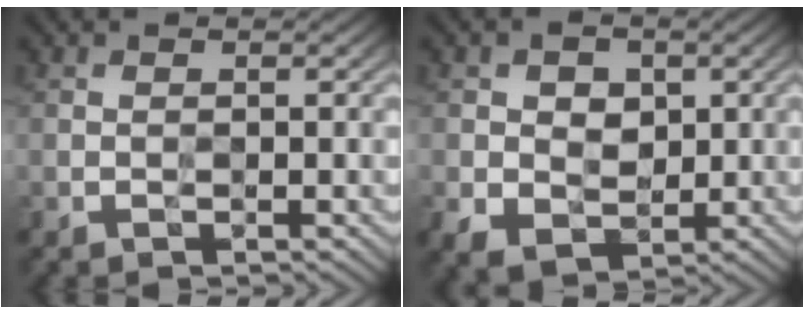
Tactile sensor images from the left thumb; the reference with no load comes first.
{"total": 5.5, "force": [0.2, 4.4, 3.3], "torque": [-0.063, -0.004, 0.004]}